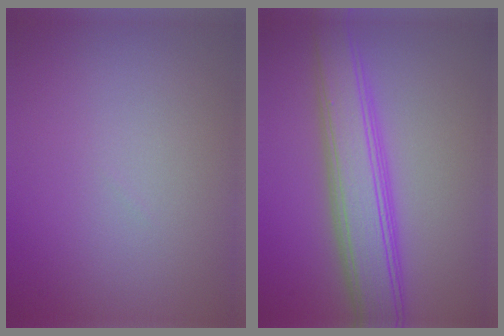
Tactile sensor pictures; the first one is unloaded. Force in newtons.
{"total": 6.1, "press": 6.1, "slide": 0.3}